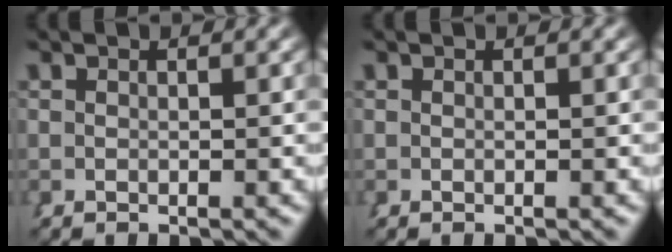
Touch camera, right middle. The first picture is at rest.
{"total": 0.0}